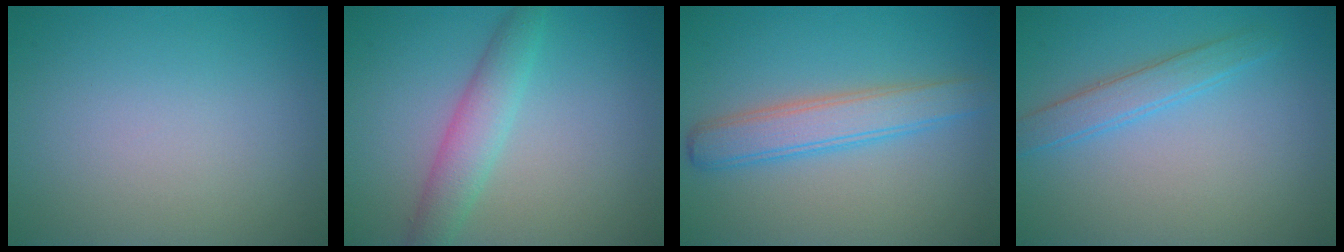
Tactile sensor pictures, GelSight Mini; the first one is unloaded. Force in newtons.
{"total": 3.2, "press": 3.2, "slide": 0.1}
{"total": 3.9, "press": 3.9, "slide": 0.1}
{"total": 2.4, "press": 2.4, "slide": 0.1}